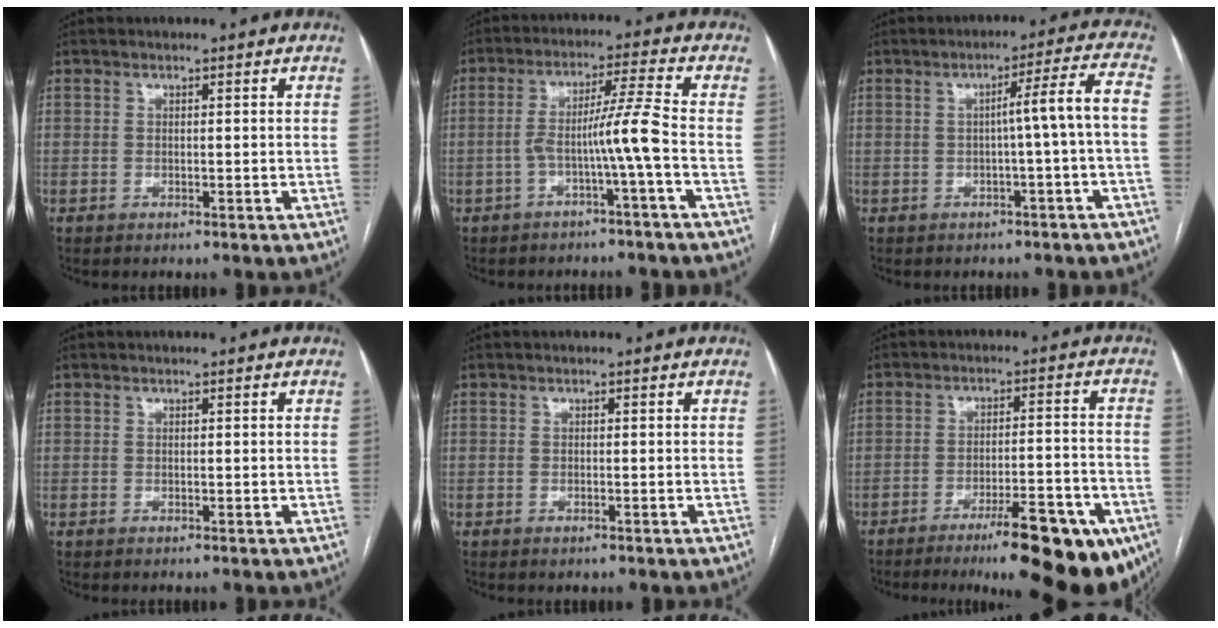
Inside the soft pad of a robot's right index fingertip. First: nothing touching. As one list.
[{"total": 6.8, "force": [-2.3, -1.7, 6.2], "torque": [-0.110, 0.022, -0.040]}, {"total": 6.3, "force": [-1.0, -1.2, 6.1], "torque": [-0.086, 0.016, -0.012]}, {"total": 0.0}, {"total": 0.6, "force": [-0.4, 0.2, 0.4], "torque": [-0.007, 0.000, -0.003]}, {"total": 17.2, "force": [-11.0, 3.4, 12.8], "torque": [-0.108, 0.014, -0.155]}]